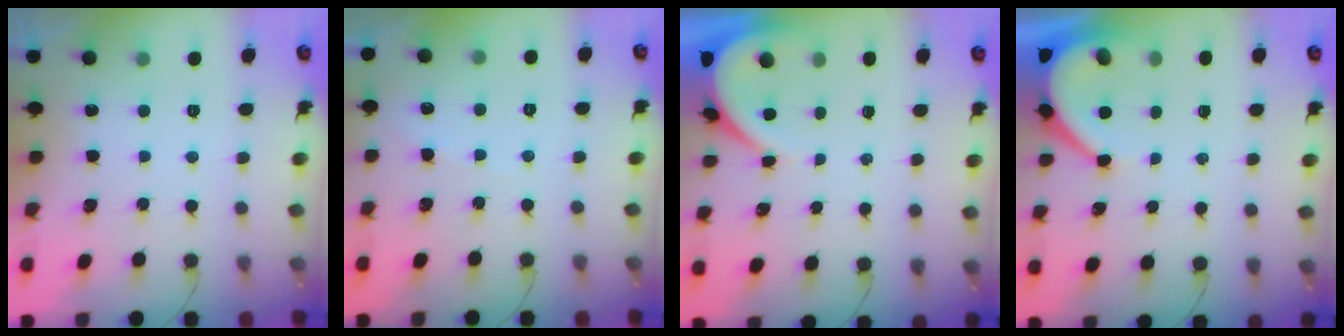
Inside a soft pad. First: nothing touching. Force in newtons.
{"total": 2.5, "press": 2.5, "slide": 0.4}
{"total": 3.9, "press": 3.9, "slide": 0.5}
{"total": 7.0, "press": 7.0, "slide": 0.2}